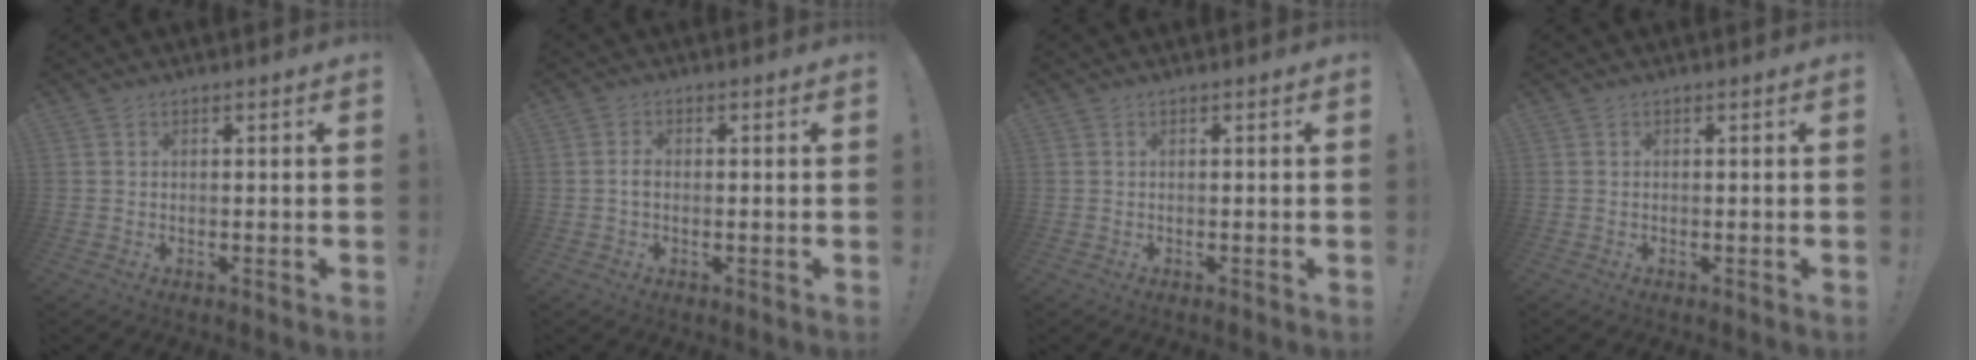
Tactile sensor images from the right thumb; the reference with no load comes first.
{"total": 1.7, "force": [-0.3, 1.1, 1.3], "torque": [-0.024, 0.005, -0.006]}
{"total": 0.0}
{"total": 0.0}